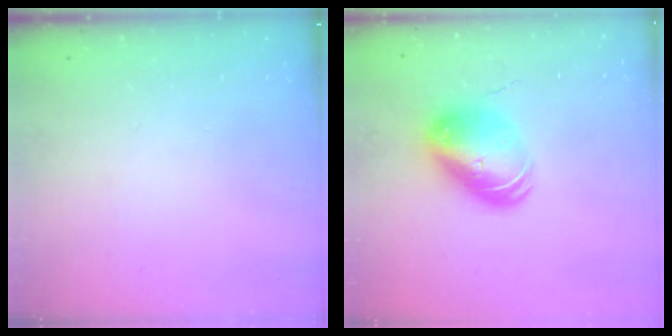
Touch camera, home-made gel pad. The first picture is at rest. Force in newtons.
{"total": 10.2, "press": 10.0, "slide": 1.7}